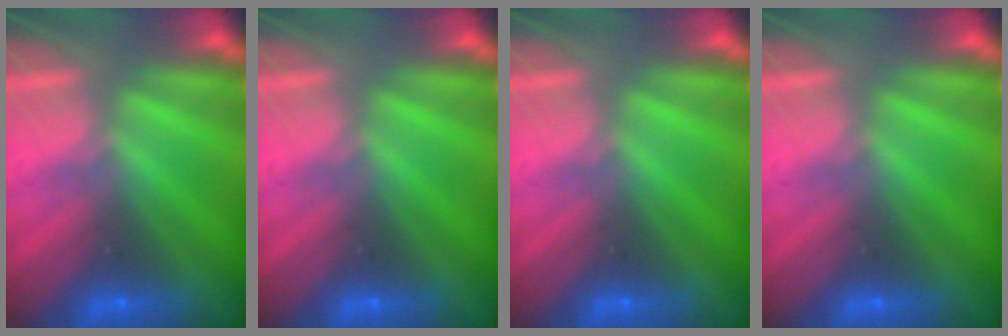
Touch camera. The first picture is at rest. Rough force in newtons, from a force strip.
{"total": 0.0}
{"total": 0.0}
{"total": 0.0}